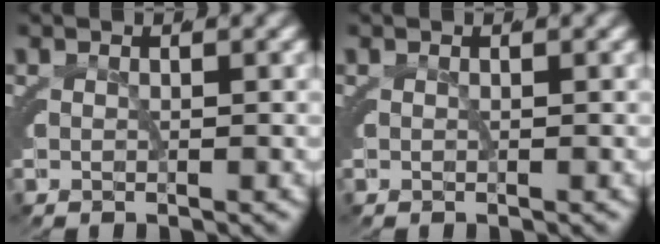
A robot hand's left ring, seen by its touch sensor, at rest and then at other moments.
{"total": 0.0}